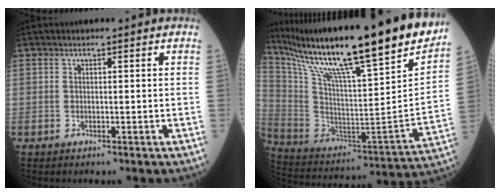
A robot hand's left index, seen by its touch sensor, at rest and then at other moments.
{"total": 32.3, "force": [25.4, 1.5, 19.9], "torque": [-0.357, -0.062, 0.388]}